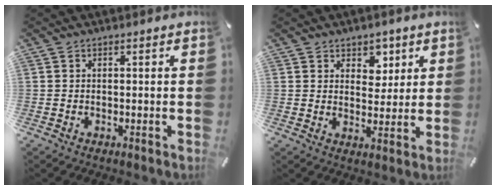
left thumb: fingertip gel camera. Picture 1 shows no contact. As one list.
[{"total": 5.4, "force": [2.9, 4.3, 1.4], "torque": [-0.004, -0.014, 0.045]}]